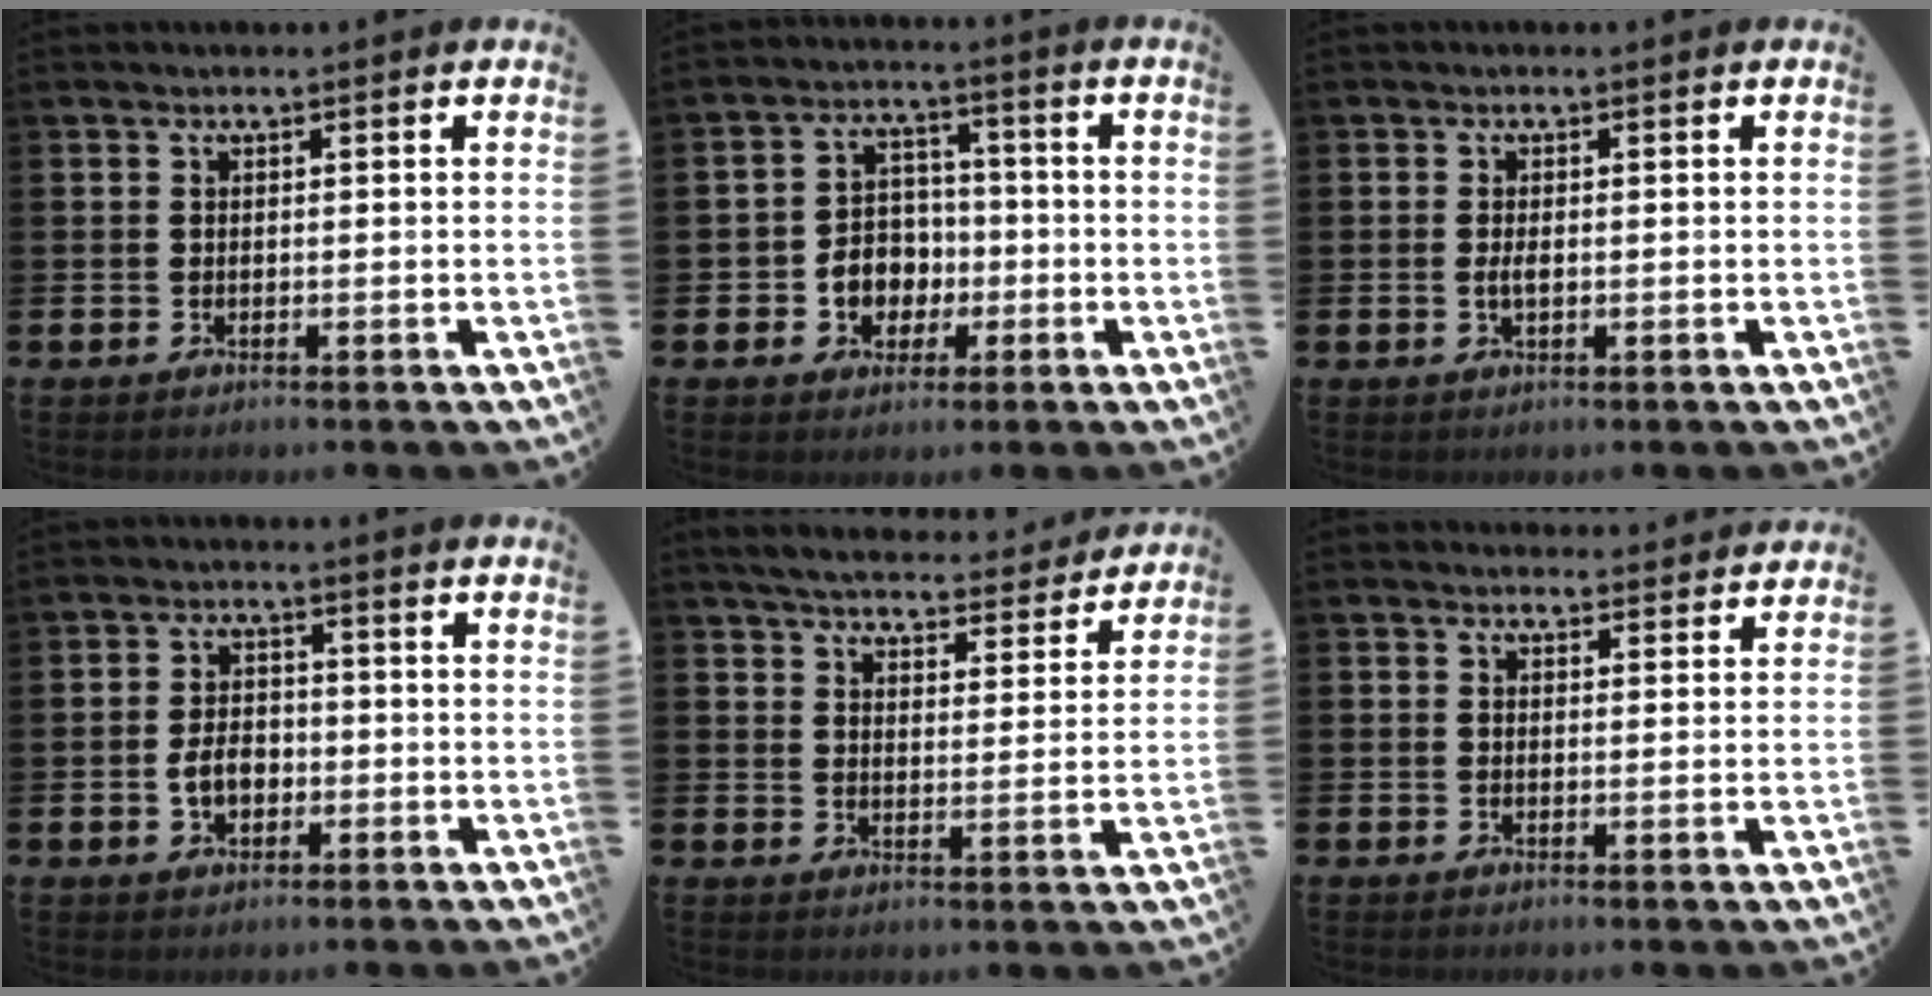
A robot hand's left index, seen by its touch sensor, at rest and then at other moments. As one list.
[{"total": 5.3, "force": [-1.1, 4.9, 1.8], "torque": [-0.039, 0.009, -0.024]}, {"total": 1.6, "force": [-0.1, 0.7, 1.5], "torque": [-0.029, 0.002, -0.003]}, {"total": 4.1, "force": [-1.1, 2.9, 2.7], "torque": [-0.045, 0.002, -0.024]}, {"total": 5.2, "force": [5.1, 0.8, 1.1], "torque": [-0.040, -0.034, 0.086]}, {"total": 2.3, "force": [2.2, 0.6, -0.2], "torque": [0.007, -0.012, 0.039]}]